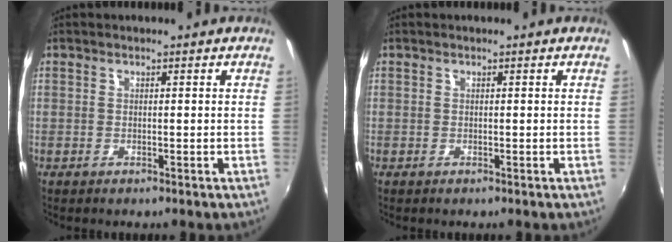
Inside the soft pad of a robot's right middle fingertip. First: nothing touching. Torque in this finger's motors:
{"motor_torque": [0.00, 0.00, 0.00, 0.00]}